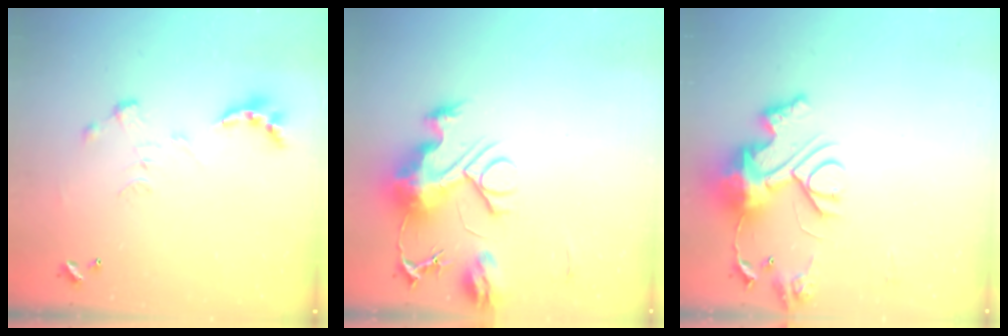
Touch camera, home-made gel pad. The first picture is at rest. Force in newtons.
{"total": 12.6, "press": 12.6, "slide": 1.2}
{"total": 13.2, "press": 13.1, "slide": 1.4}